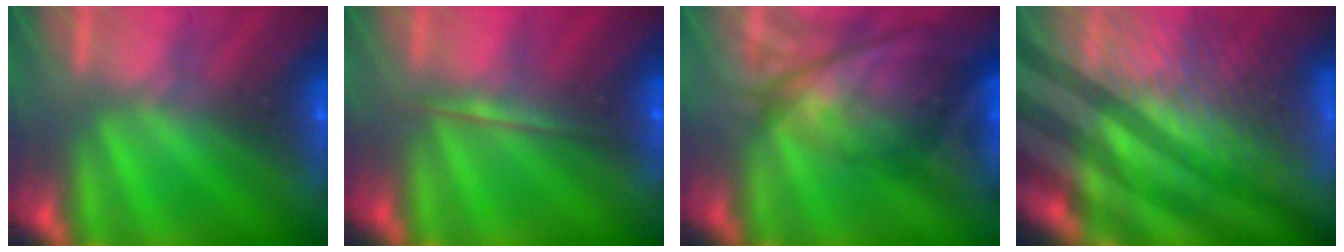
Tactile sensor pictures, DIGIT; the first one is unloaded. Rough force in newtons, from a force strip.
{"total": 1.7}
{"total": 7.6}
{"total": 6.4}